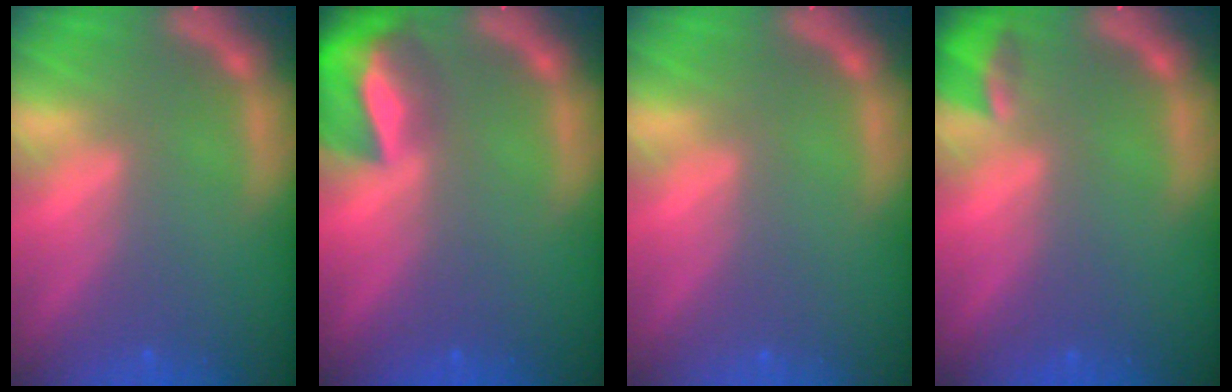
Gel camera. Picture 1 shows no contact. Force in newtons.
{"total": 7.9}
{"total": 0.0}
{"total": 2.4}